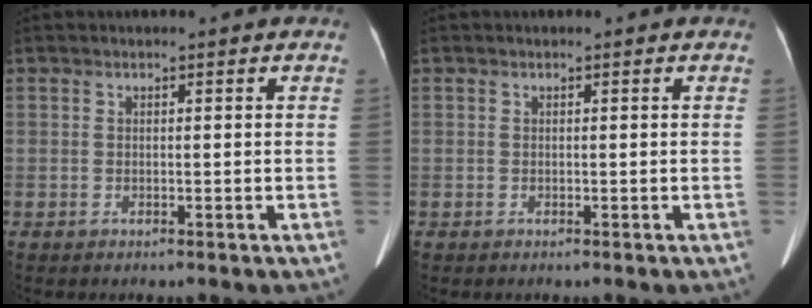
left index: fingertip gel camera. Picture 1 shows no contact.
{"total": 0.0}